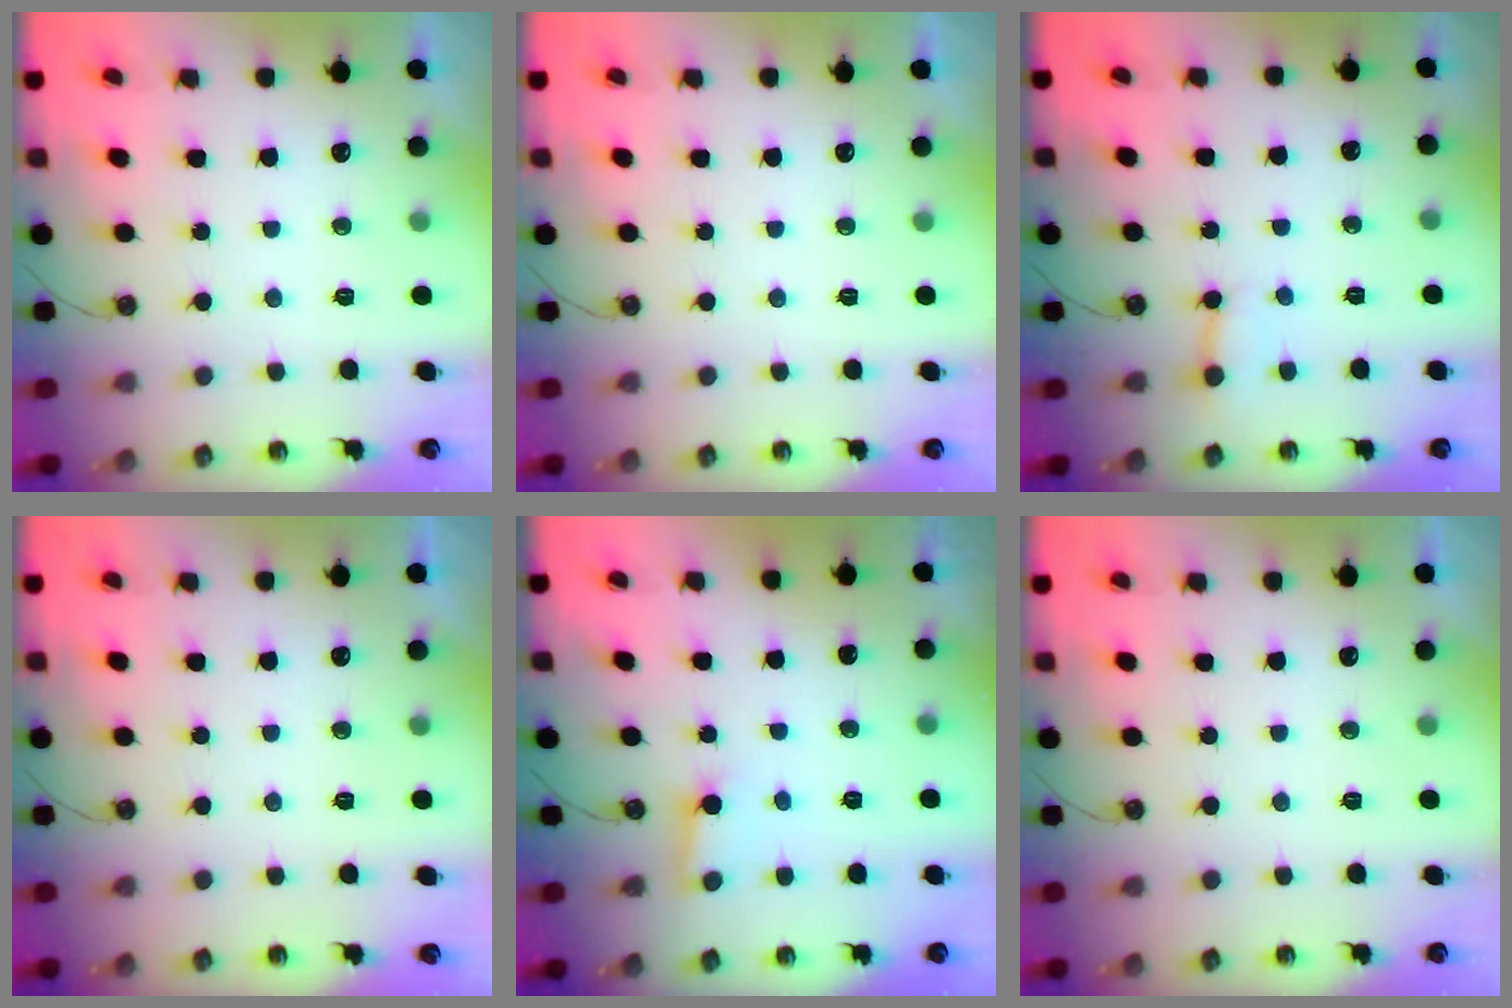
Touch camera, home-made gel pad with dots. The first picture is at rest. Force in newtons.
{"total": 0.0}
{"total": 3.0, "press": 2.9, "slide": 0.3}
{"total": 0.0}
{"total": 2.8, "press": 2.8, "slide": 0.1}
{"total": 0.0}